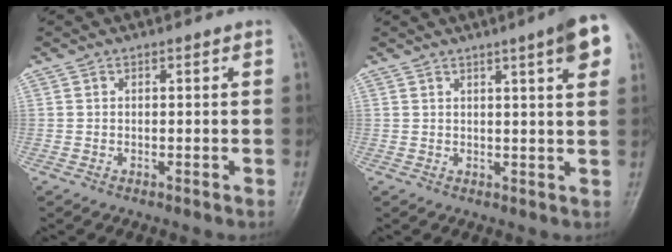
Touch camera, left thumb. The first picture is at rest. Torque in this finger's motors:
{"motor_torque": [1.11, 1.15, 0.30, -0.29, 0.01]}